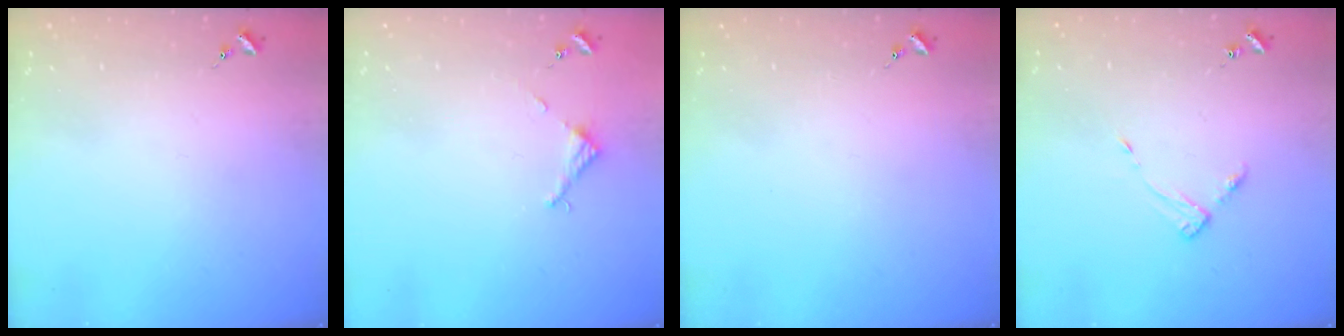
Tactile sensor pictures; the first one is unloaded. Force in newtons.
{"total": 2.7, "press": 2.7, "slide": 0.2}
{"total": 0.0}
{"total": 3.6, "press": 3.6, "slide": 0.4}